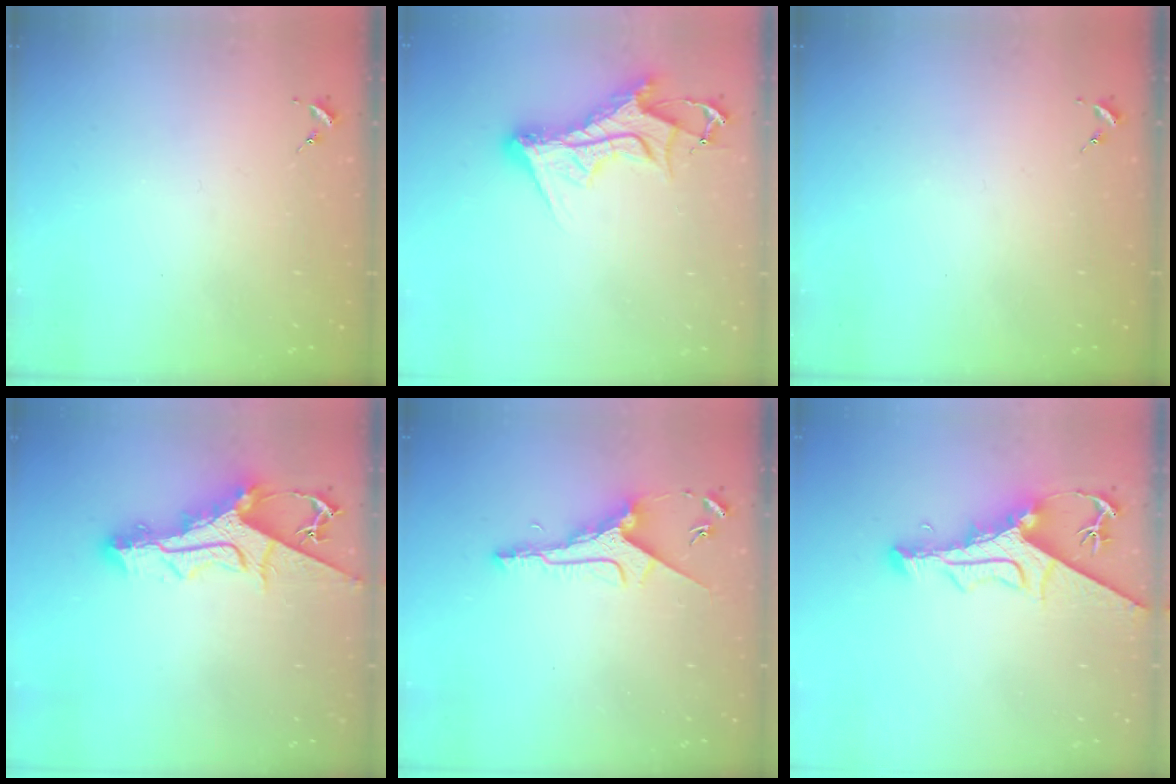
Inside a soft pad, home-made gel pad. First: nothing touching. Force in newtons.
{"total": 12.6, "press": 12.5, "slide": 1.4}
{"total": 0.0}
{"total": 14.8, "press": 14.7, "slide": 0.9}
{"total": 10.3, "press": 10.3, "slide": 0.1}
{"total": 11.3, "press": 11.2, "slide": 1.1}